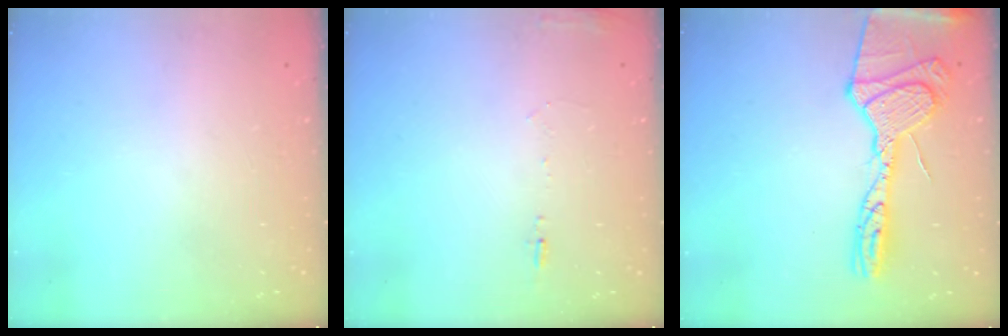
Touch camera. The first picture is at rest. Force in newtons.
{"total": 5.8, "press": 5.6, "slide": 1.6}
{"total": 18.3, "press": 18.2, "slide": 1.9}